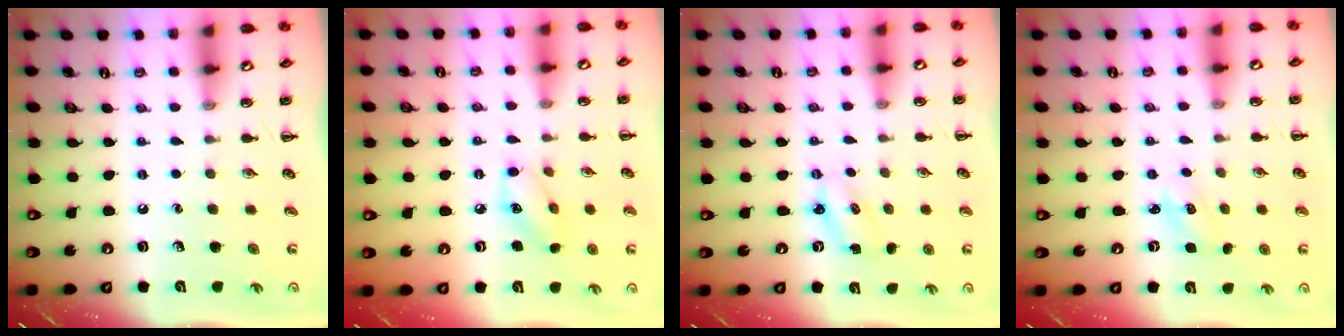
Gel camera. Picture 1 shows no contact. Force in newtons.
{"total": 6.8, "press": 6.8, "slide": 0.7}
{"total": 2.2, "press": 2.1, "slide": 0.6}
{"total": 1.8, "press": 1.8, "slide": 0.5}